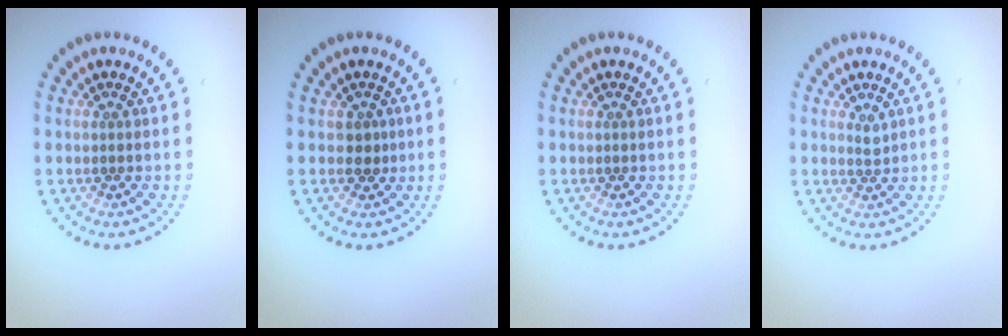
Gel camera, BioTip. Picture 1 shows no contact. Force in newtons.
{"total": 1.2, "press": 0.9, "slide": 0.7}
{"total": 0.0}
{"total": 0.9, "press": 0.6, "slide": 0.6}